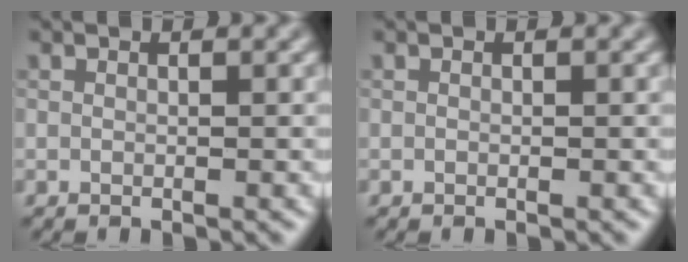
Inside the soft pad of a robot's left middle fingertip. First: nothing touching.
{"total": 0.6, "force": [-0.5, -0.2, -0.2], "torque": [0.002, 0.004, -0.002]}